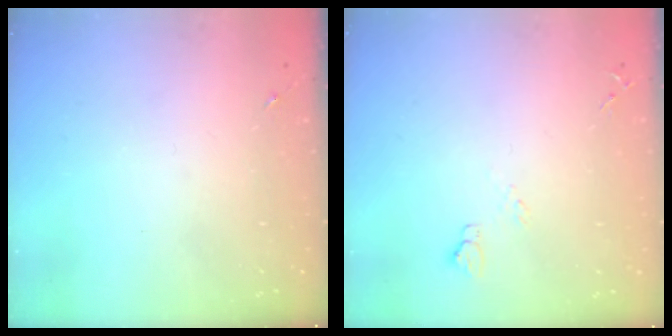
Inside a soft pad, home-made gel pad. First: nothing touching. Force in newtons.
{"total": 5.8, "press": 5.8, "slide": 0.8}